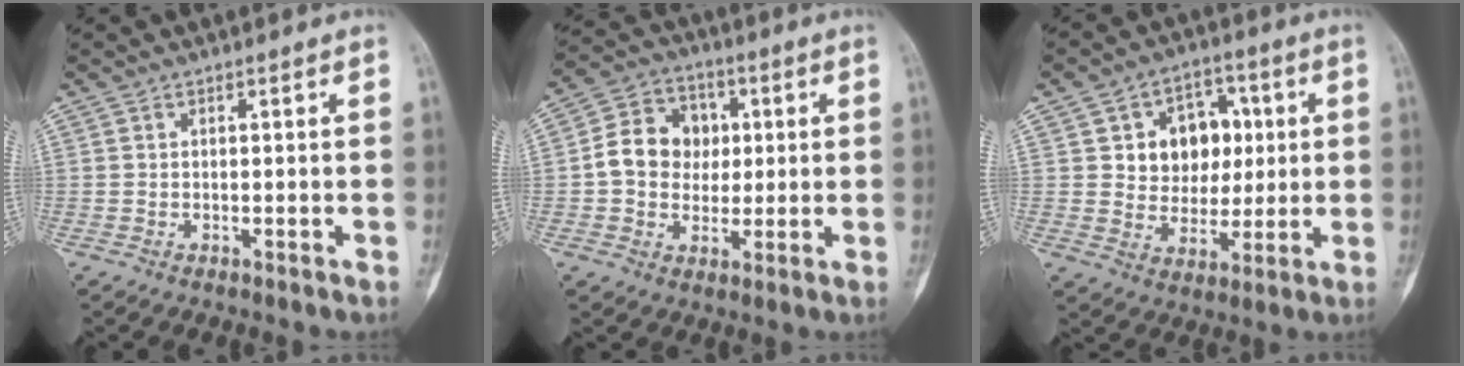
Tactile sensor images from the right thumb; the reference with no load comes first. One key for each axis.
{"total": 11.2, "fx": 0.8, "fy": 9.4, "fz": 6.0, "tx": -0.068, "ty": 0.017, "tz": 0.005}
{"total": 12.5, "fx": 2.7, "fy": 9.8, "fz": 7.3, "tx": -0.051, "ty": 0.002, "tz": 0.047}